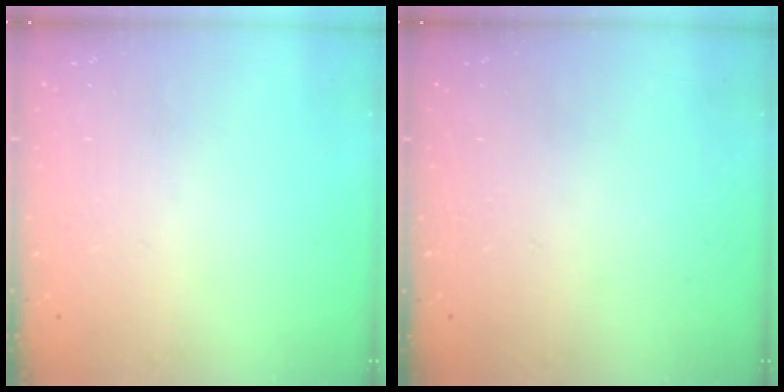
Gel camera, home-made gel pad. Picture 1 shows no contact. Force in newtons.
{"total": 0.0}